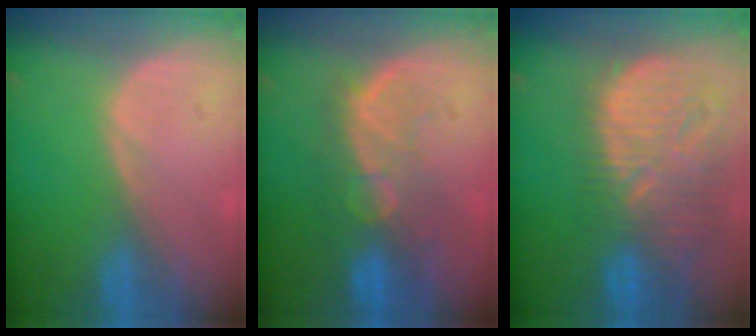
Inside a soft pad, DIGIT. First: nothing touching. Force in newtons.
{"total": 10.0, "press": 8.5, "slide": 5.3}
{"total": 13.1, "press": 11.3, "slide": 6.6}